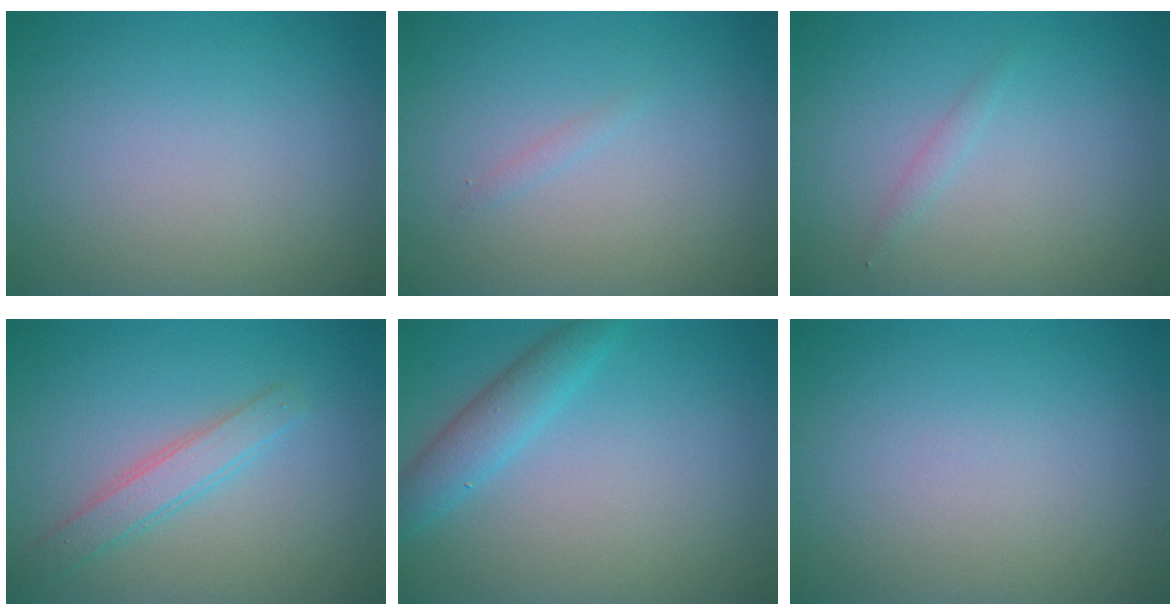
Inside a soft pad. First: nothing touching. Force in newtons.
{"total": 0.6, "press": 0.6, "slide": 0.0}
{"total": 0.8, "press": 0.8, "slide": 0.0}
{"total": 2.5, "press": 2.5, "slide": 0.1}
{"total": 2.9, "press": 2.9, "slide": 0.2}
{"total": 0.0}